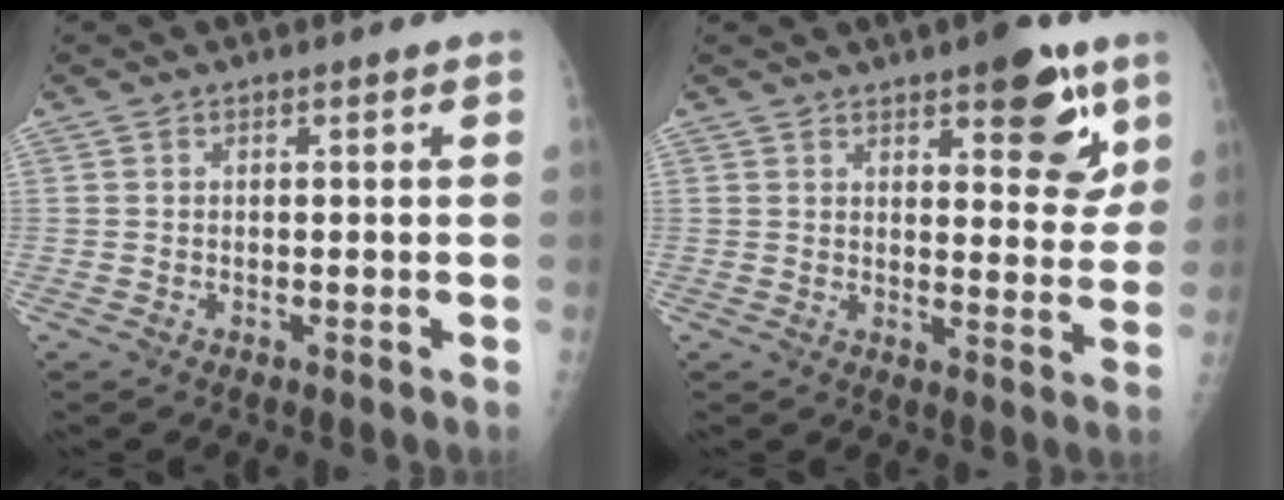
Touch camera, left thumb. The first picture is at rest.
{"total": 11.2, "force": [6.5, 4.4, 8.1], "torque": [-0.067, -0.032, 0.084]}